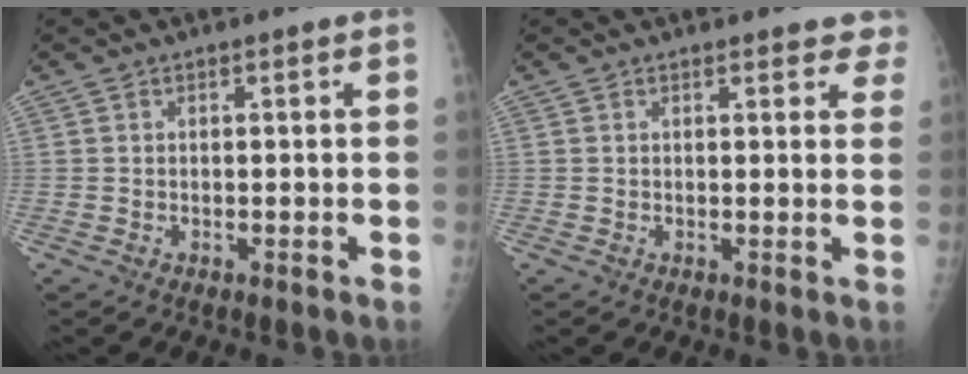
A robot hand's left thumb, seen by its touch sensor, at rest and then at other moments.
{"total": 3.2, "force": [2.7, 1.3, 1.0], "torque": [0.020, -0.009, 0.015]}